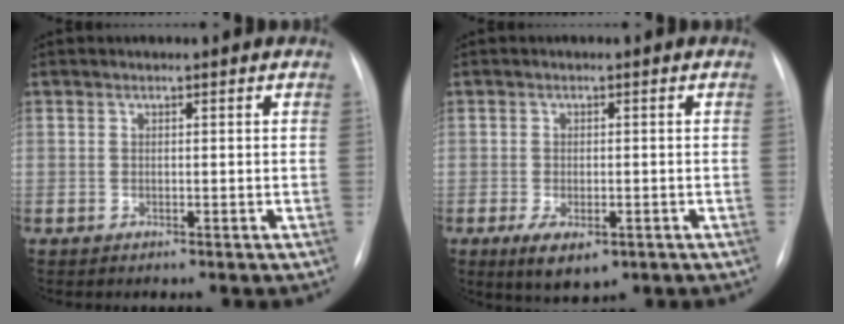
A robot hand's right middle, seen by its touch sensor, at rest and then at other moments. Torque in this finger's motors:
{"motor_torque": [0.19, -0.32, 0.30, 0.07]}